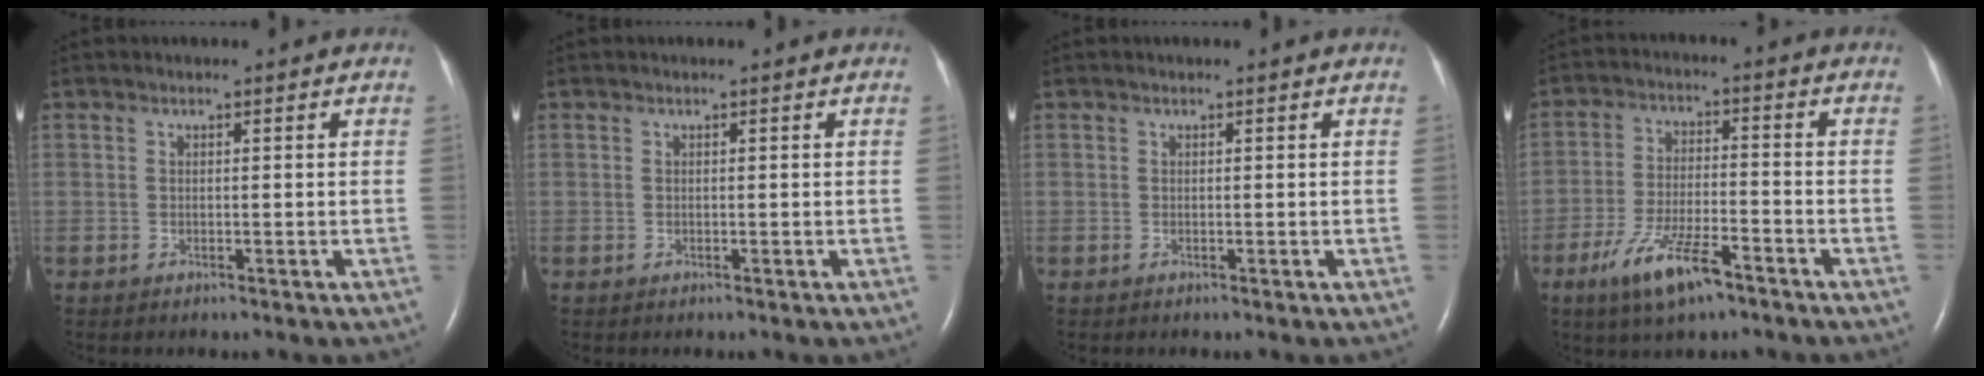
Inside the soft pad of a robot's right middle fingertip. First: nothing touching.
{"total": 0.0}
{"total": 0.0}
{"total": 9.4, "force": [-5.9, 2.2, 6.9], "torque": [-0.139, -0.012, -0.104]}